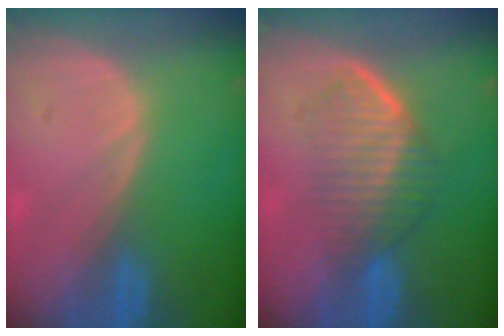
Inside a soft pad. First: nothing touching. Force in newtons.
{"total": 7.0, "press": 6.1, "slide": 3.5}